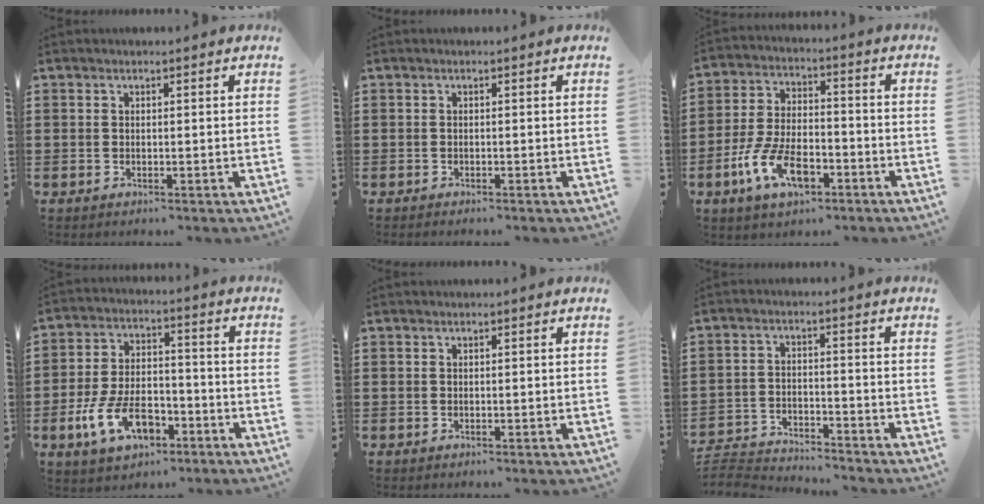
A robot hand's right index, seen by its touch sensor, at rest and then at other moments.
{"total": 0.5, "force": [-0.5, -0.2, 0.1], "torque": [-0.004, -0.005, -0.009]}
{"total": 9.8, "force": [-4.8, 4.3, 7.5], "torque": [-0.174, -0.005, -0.090]}
{"total": 9.7, "force": [-4.7, 5.0, 6.8], "torque": [-0.151, 0.003, -0.087]}
{"total": 0.0}
{"total": 4.1, "force": [-4.0, 0.2, 0.5], "torque": [-0.030, -0.007, -0.088]}